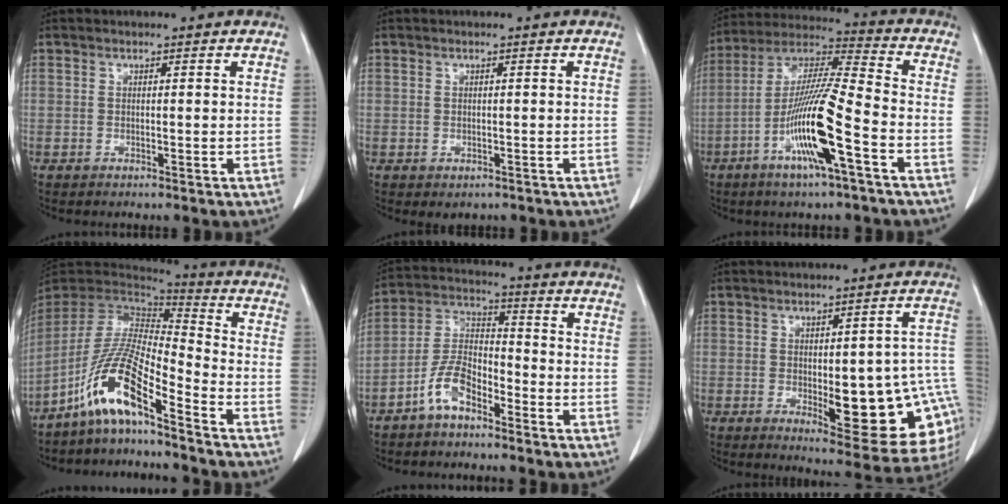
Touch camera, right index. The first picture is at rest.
{"total": 1.5, "force": [-0.7, 1.3, 0.4], "torque": [-0.006, 0.001, -0.002]}
{"total": 15.5, "force": [-5.8, 0.6, 14.4], "torque": [-0.284, -0.004, -0.111]}
{"total": 12.0, "force": [-7.8, 0.9, 9.0], "torque": [-0.189, -0.005, -0.153]}
{"total": 7.5, "force": [-4.8, 3.0, 4.9], "torque": [-0.114, 0.013, -0.099]}
{"total": 17.0, "force": [-2.8, 5.3, 16.0], "torque": [-0.128, 0.016, -0.012]}